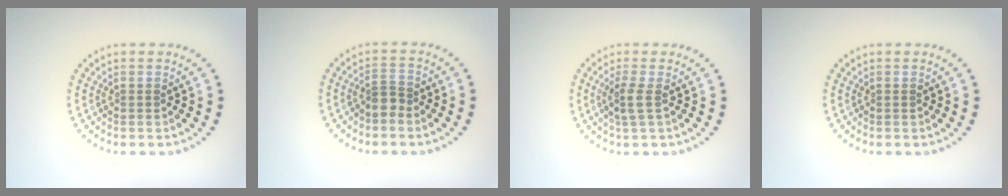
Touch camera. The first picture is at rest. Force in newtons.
{"total": 1.5, "press": 1.1, "slide": 1.0}
{"total": 1.8, "press": 1.5, "slide": 1.0}
{"total": 0.0}